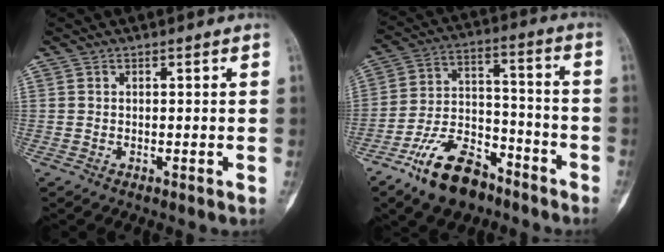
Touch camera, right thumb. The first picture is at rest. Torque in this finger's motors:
{"motor_torque": [2.06, 0.84, 1.13, -0.97, 0.27]}